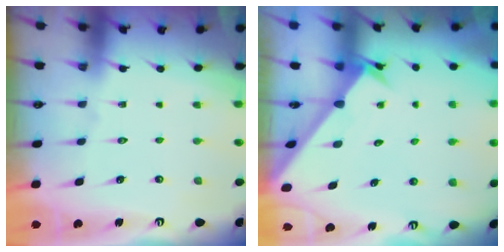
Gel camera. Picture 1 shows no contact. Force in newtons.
{"total": 2.7, "press": 2.7, "slide": 0.2}